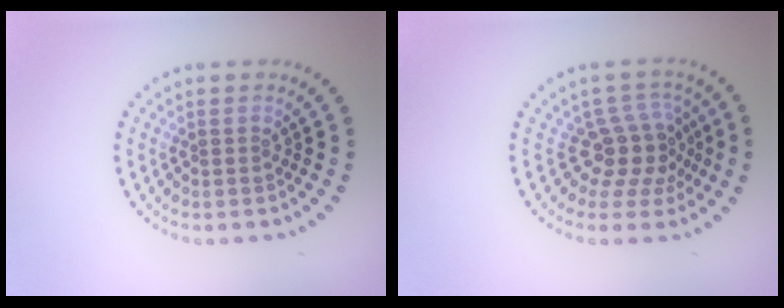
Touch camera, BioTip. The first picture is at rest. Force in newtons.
{"total": 3.6, "press": 2.6, "slide": 2.4}